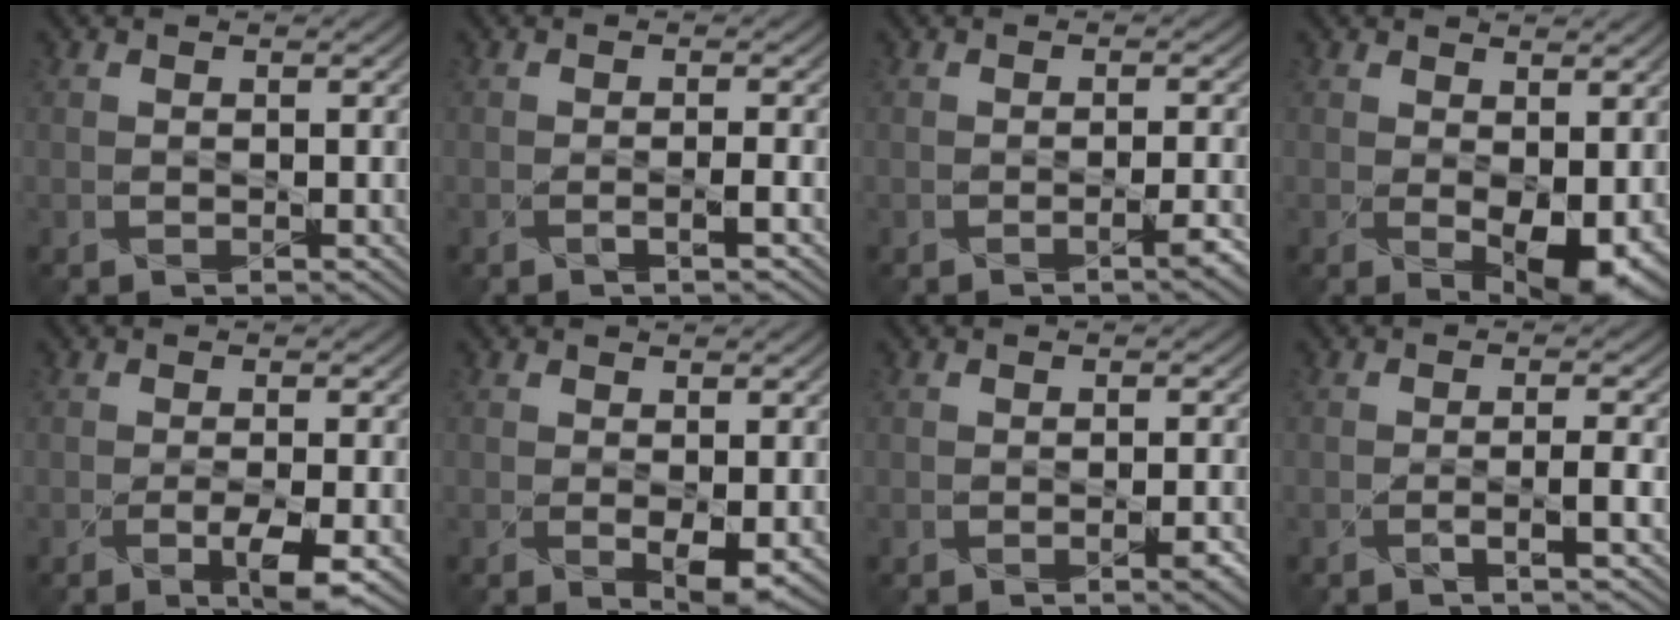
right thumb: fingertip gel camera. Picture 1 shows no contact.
{"total": 1.3, "force": [-0.4, 0.1, 1.2], "torque": [-0.018, 0.002, -0.012]}
{"total": 2.5, "force": [-1.2, 0.4, 2.1], "torque": [-0.029, 0.005, -0.026]}
{"total": 5.2, "force": [-0.4, 2.5, 4.5], "torque": [-0.077, -0.020, 0.007]}
{"total": 3.7, "force": [-1.5, 0.6, 3.4], "torque": [-0.058, -0.002, -0.026]}
{"total": 2.4, "force": [-0.2, 0.9, 2.3], "torque": [-0.043, -0.010, 0.004]}
{"total": 1.9, "force": [-0.8, 0.5, 1.6], "torque": [-0.022, 0.001, -0.014]}
{"total": 2.4, "force": [-0.8, 0.2, 2.3], "torque": [-0.033, 0.005, -0.026]}